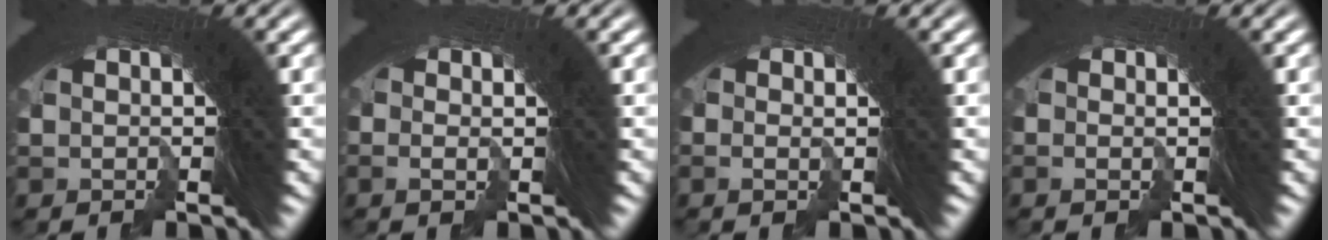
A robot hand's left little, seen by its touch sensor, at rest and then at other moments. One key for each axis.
{"total": 0.7, "fx": -0.3, "fy": 0.3, "fz": 0.6, "tx": -0.004, "ty": 0.003, "tz": -0.009}
{"total": 0.7, "fx": -0.4, "fy": 0.0, "fz": 0.5, "tx": -0.004, "ty": 0.001, "tz": -0.011}
{"total": 0.6, "fx": -0.5, "fy": -0.2, "fz": 0.2, "tx": 0.001, "ty": 0.000, "tz": -0.011}